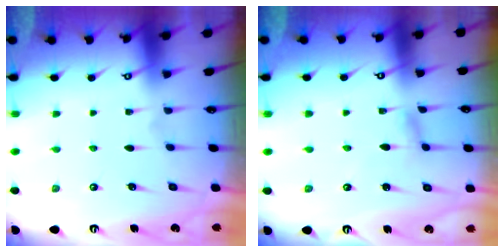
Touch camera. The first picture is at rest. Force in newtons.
{"total": 2.5, "press": 2.5, "slide": 0.1}